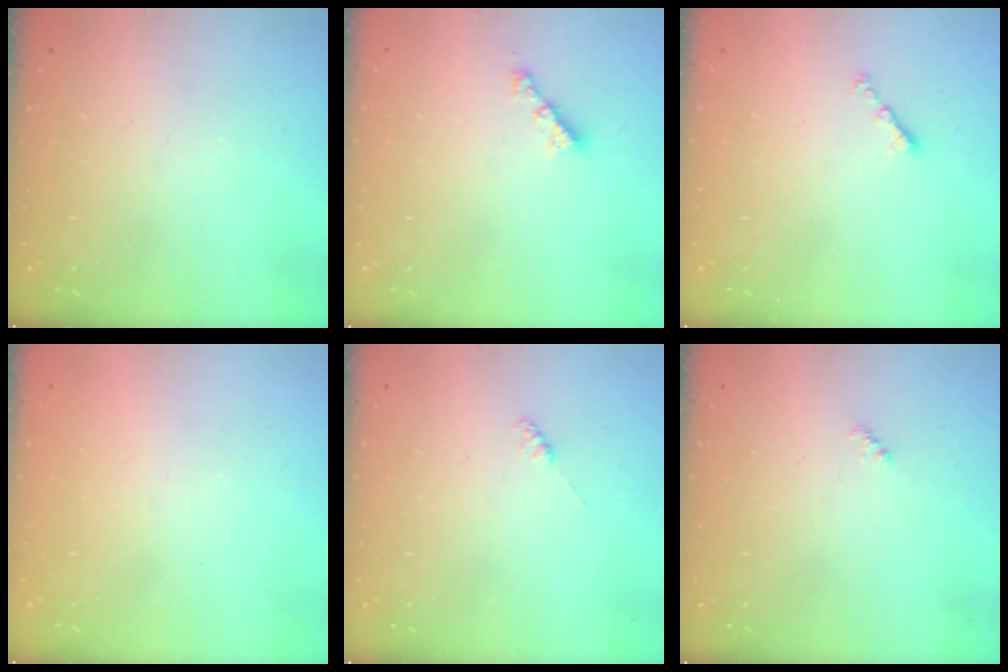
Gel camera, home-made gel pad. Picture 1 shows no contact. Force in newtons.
{"total": 2.4, "press": 2.4, "slide": 0.3}
{"total": 1.3, "press": 1.2, "slide": 0.5}
{"total": 0.9, "press": 0.8, "slide": 0.3}
{"total": 2.3, "press": 2.3, "slide": 0.3}
{"total": 2.4, "press": 2.4, "slide": 0.5}